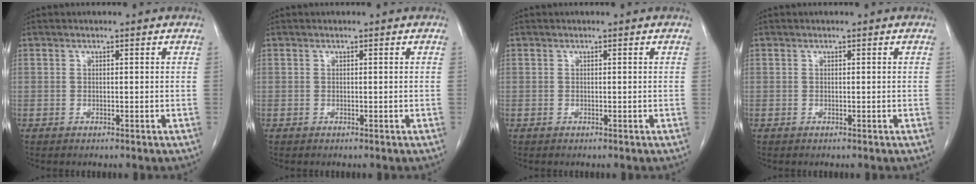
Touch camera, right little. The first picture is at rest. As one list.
[{"total": 0.0}, {"total": 0.0}, {"total": 0.0}]